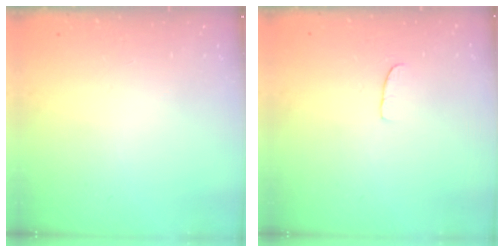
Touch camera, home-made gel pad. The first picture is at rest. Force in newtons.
{"total": 4.7, "press": 4.7, "slide": 0.3}